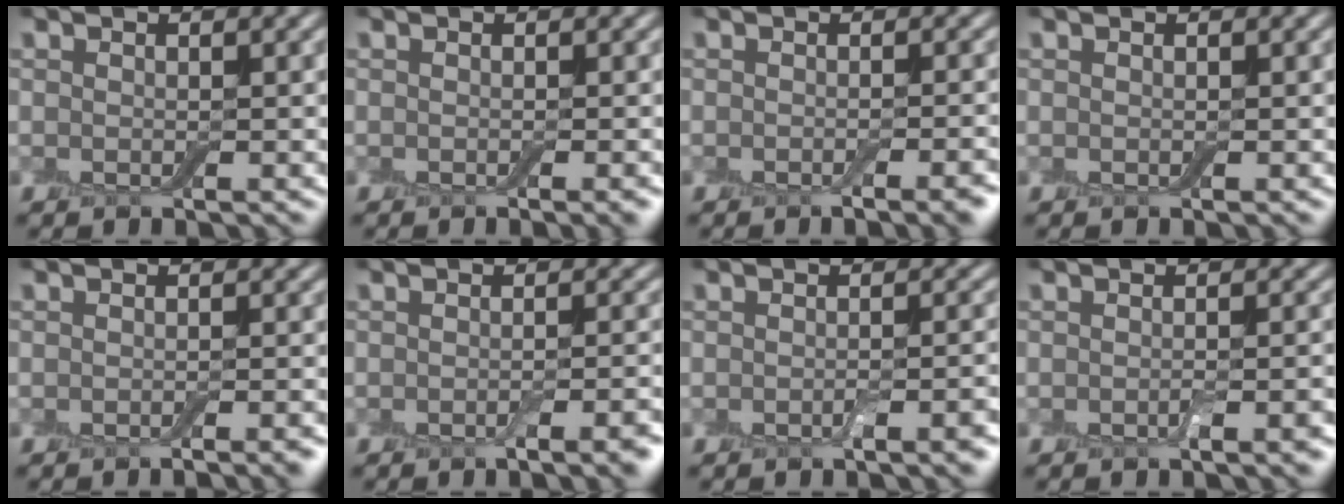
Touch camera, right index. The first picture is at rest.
{"total": 1.3, "force": [-0.5, 0.2, 1.2], "torque": [-0.010, 0.000, -0.009]}
{"total": 3.0, "force": [-1.7, 0.8, 2.4], "torque": [-0.024, 0.001, -0.024]}
{"total": 0.0}
{"total": 1.8, "force": [-1.2, 0.3, 1.3], "torque": [-0.009, 0.001, -0.019]}
{"total": 2.7, "force": [-1.4, 0.6, 2.2], "torque": [-0.028, 0.000, -0.026]}
{"total": 2.1, "force": [-1.1, 0.5, 1.7], "torque": [-0.024, 0.002, -0.017]}
{"total": 1.7, "force": [-0.9, 0.4, 1.5], "torque": [-0.020, 0.002, -0.014]}